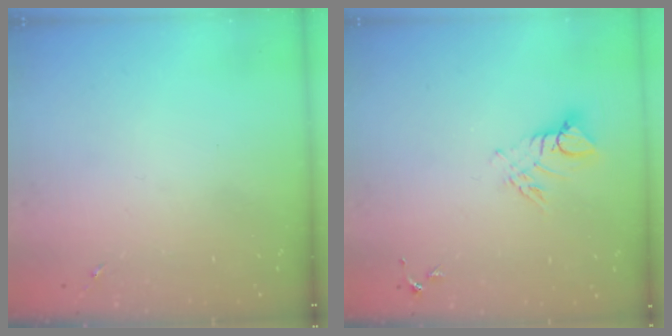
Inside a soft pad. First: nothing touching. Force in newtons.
{"total": 6.5, "press": 6.5, "slide": 0.3}